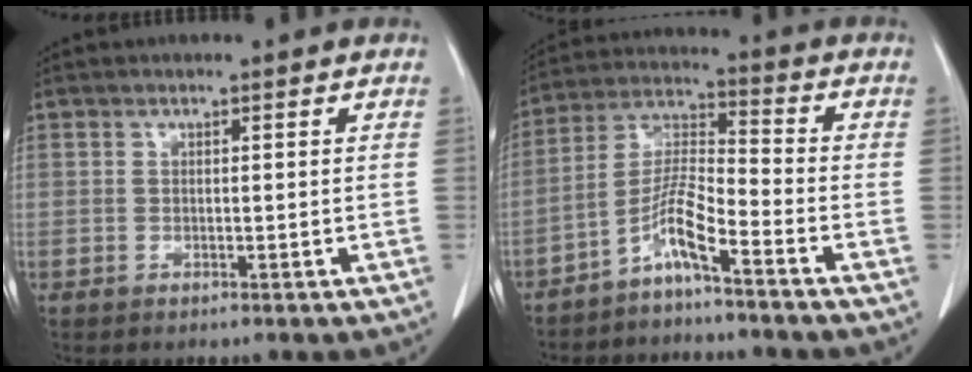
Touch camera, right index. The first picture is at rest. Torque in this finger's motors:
{"motor_torque": [0.85, -0.40, 0.19, 0.05]}